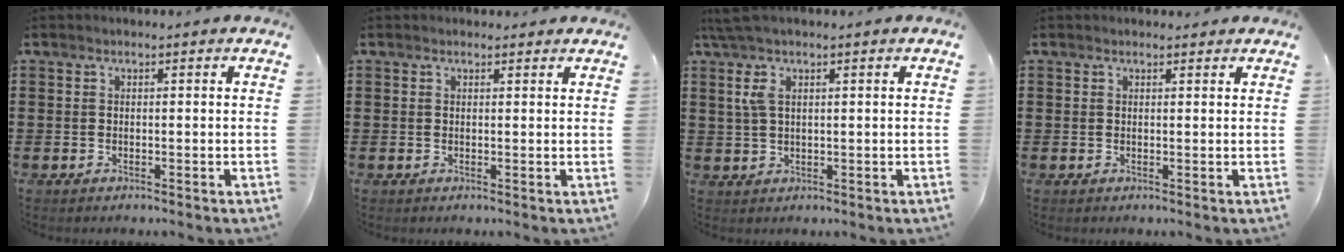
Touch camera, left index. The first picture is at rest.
{"total": 0.7, "force": [0.6, 0.2, 0.2], "torque": [-0.006, 0.001, 0.013]}
{"total": 3.7, "force": [1.2, 0.8, 3.4], "torque": [-0.077, 0.000, 0.017]}
{"total": 0.7, "force": [0.6, 0.2, 0.2], "torque": [-0.006, 0.000, 0.013]}